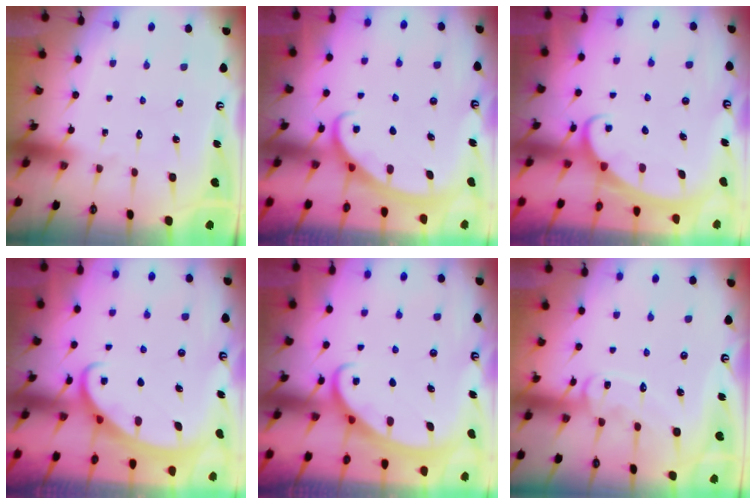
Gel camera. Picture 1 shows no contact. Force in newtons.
{"total": 2.8, "press": 2.8, "slide": 0.4}
{"total": 2.6, "press": 2.6, "slide": 0.3}
{"total": 2.4, "press": 2.4, "slide": 0.4}
{"total": 2.5, "press": 2.5, "slide": 0.4}
{"total": 9.9, "press": 9.9, "slide": 0.3}